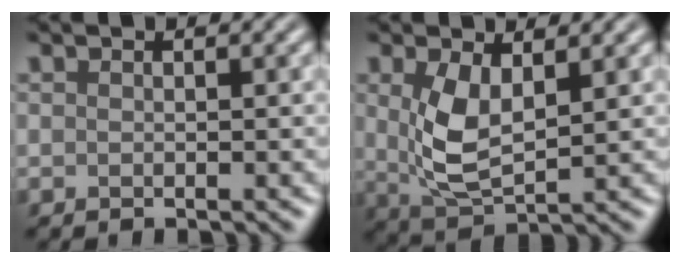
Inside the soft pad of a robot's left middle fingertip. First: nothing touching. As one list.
[{"total": 4.9, "force": [1.1, 2.3, 4.1], "torque": [-0.097, -0.007, 0.029]}]